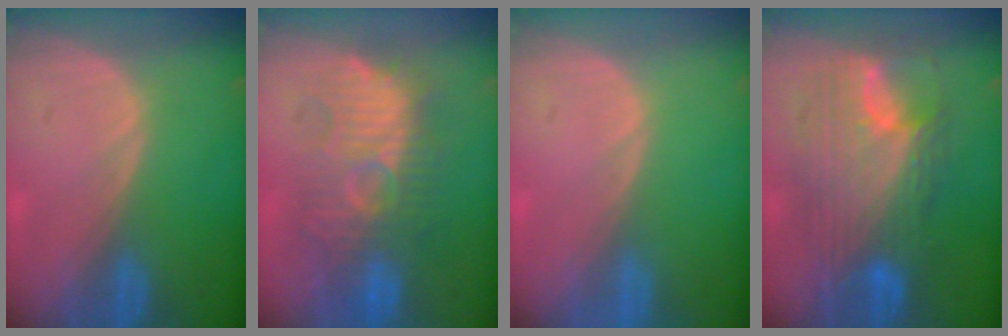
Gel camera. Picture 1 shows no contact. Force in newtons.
{"total": 9.9, "press": 9.9, "slide": 0.3}
{"total": 0.0}
{"total": 11.7, "press": 11.7, "slide": 1.1}